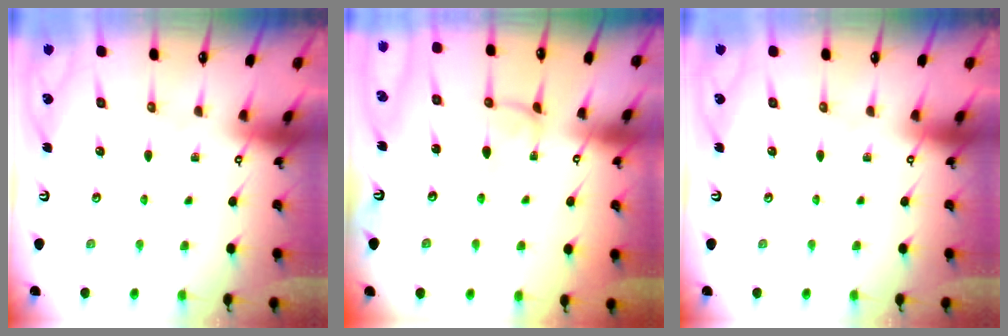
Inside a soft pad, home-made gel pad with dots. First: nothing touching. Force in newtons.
{"total": 1.1, "press": 1.0, "slide": 0.3}
{"total": 0.0}